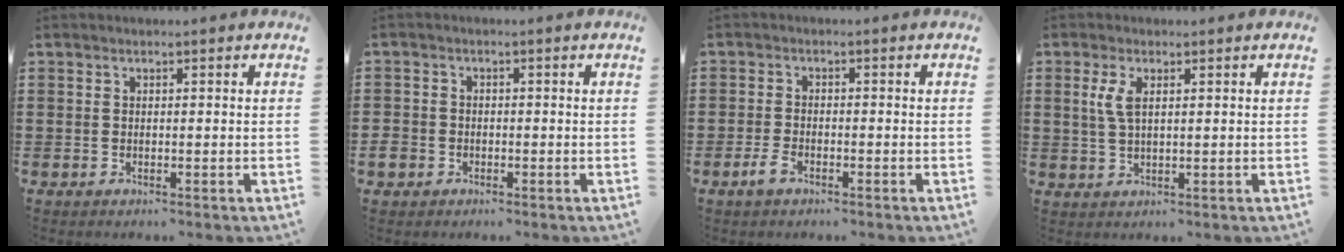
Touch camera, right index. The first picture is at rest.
{"total": 2.3, "force": [-1.3, 1.8, 0.7], "torque": [-0.032, -0.005, -0.032]}
{"total": 2.5, "force": [-1.5, 1.1, 1.7], "torque": [-0.052, -0.007, -0.036]}
{"total": 3.5, "force": [1.1, 1.4, 3.0], "torque": [-0.072, 0.004, 0.015]}